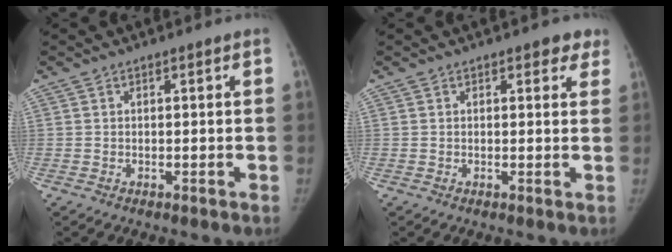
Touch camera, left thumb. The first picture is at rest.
{"total": 3.0, "force": [1.9, 1.7, 1.5], "torque": [0.016, -0.004, 0.017]}